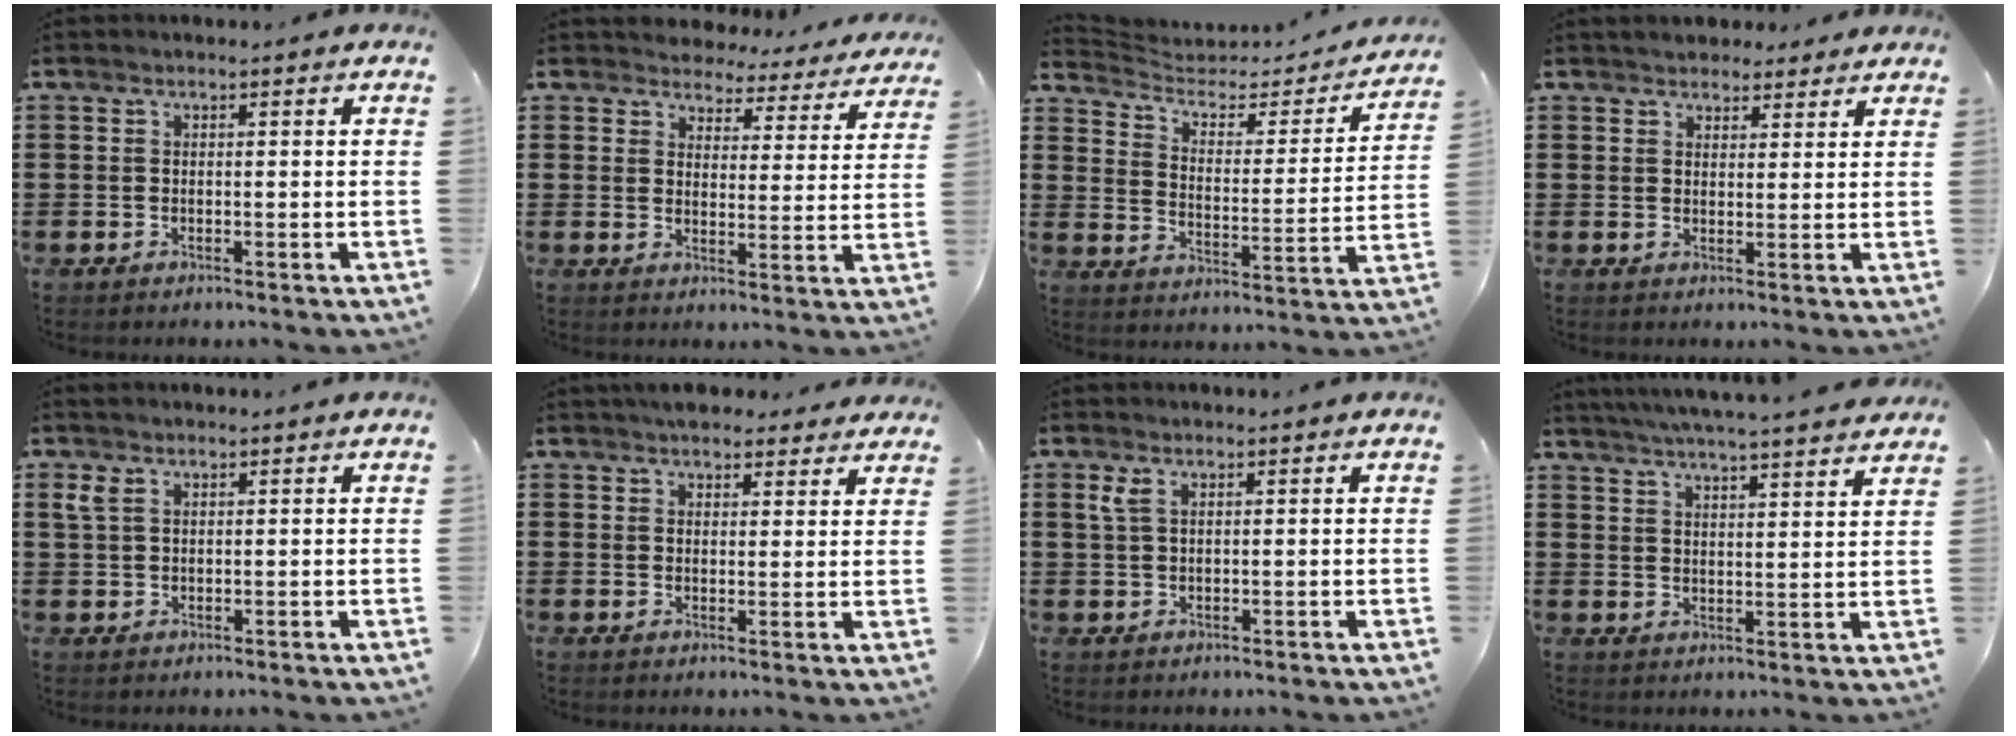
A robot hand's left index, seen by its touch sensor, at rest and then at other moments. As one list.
[{"total": 4.4, "force": [4.3, 1.0, 0.0], "torque": [-0.019, -0.031, 0.073]}, {"total": 3.4, "force": [2.5, 1.8, 1.5], "torque": [-0.047, -0.017, 0.034]}, {"total": 2.8, "force": [2.5, 1.1, 0.0], "torque": [0.001, -0.004, 0.046]}, {"total": 2.0, "force": [1.0, 1.1, 1.4], "torque": [-0.032, 0.005, 0.018]}, {"total": 3.5, "force": [3.2, 1.2, 0.7], "torque": [-0.021, -0.003, 0.061]}, {"total": 2.0, "force": [0.8, 0.8, 1.7], "torque": [-0.037, 0.005, 0.014]}, {"total": 4.9, "force": [4.6, -0.6, 1.5], "torque": [-0.046, -0.026, 0.080]}]